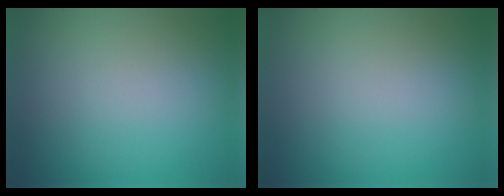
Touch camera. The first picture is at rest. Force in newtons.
{"total": 0.0}